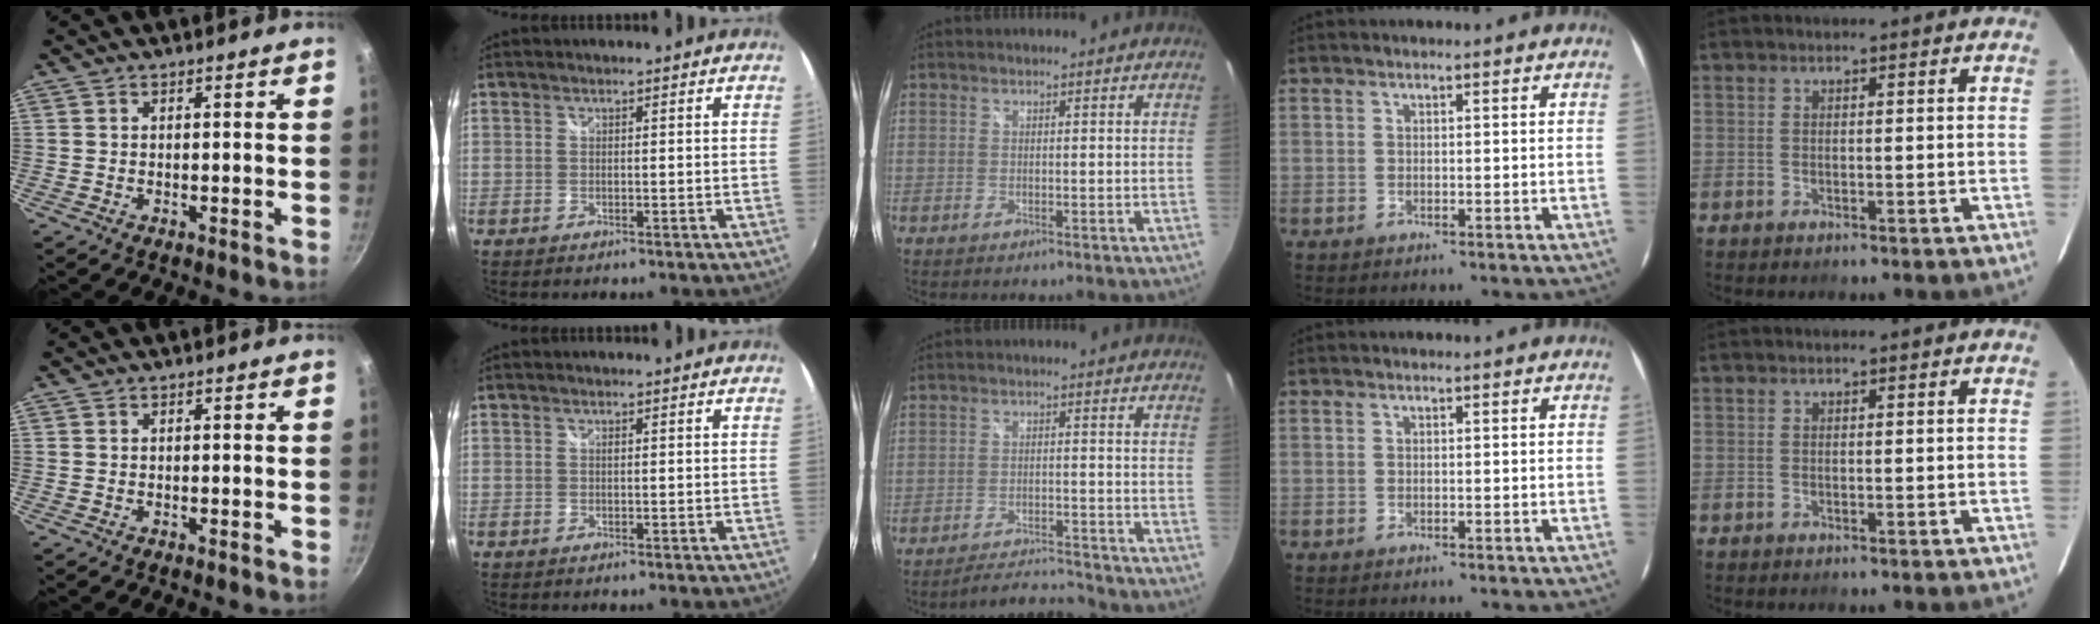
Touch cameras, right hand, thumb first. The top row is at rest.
{"middle": {"total": 6.7, "force": [-6.7, 0.1, 0.8], "torque": [-0.035, 0.004, -0.106]}}